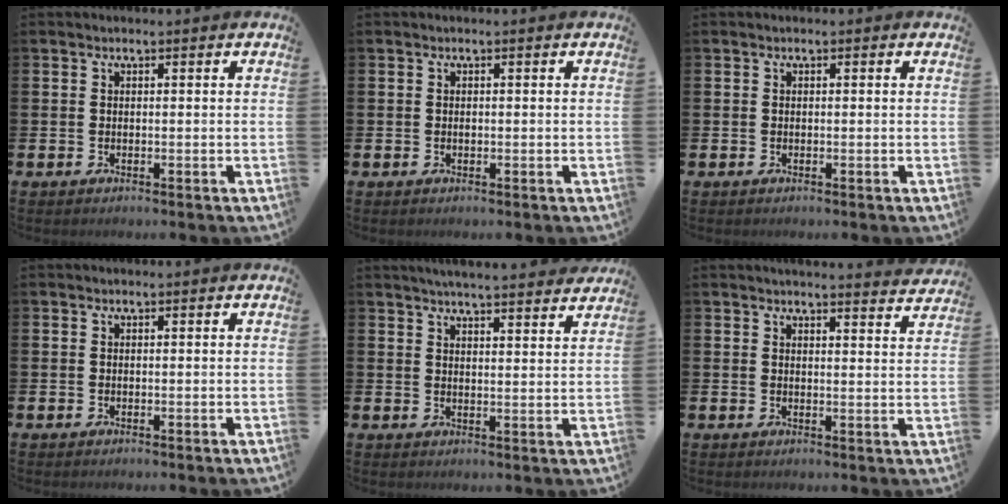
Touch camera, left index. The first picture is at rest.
{"total": 0.0}
{"total": 0.0}
{"total": 0.0}
{"total": 4.7, "force": [4.6, -0.3, 0.8], "torque": [-0.027, -0.024, 0.083]}
{"total": 3.5, "force": [3.5, -0.2, 0.0], "torque": [0.001, -0.024, 0.060]}